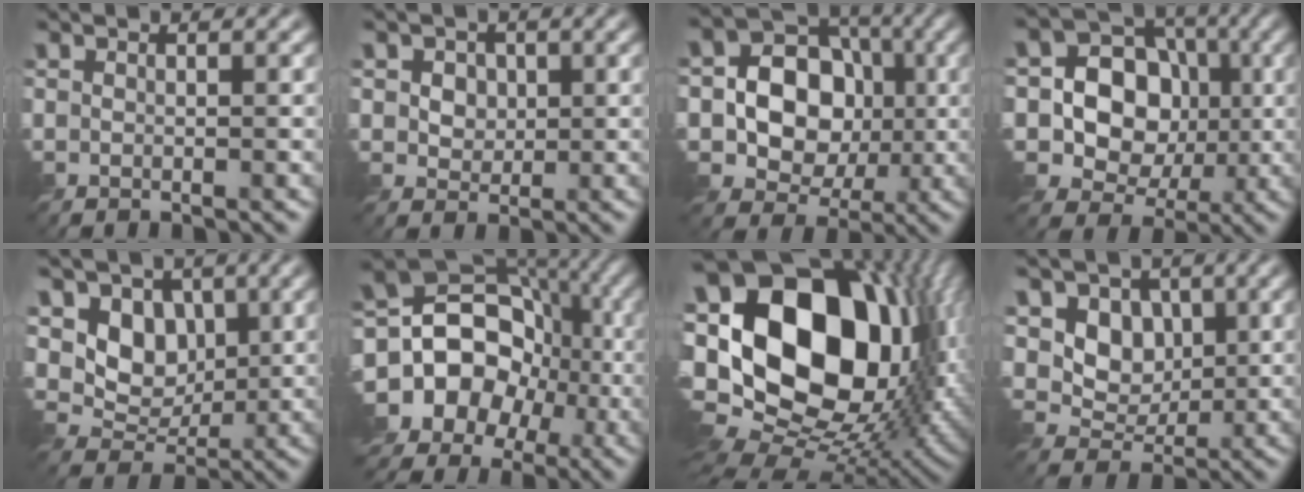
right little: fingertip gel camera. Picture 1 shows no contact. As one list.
[{"total": 2.7, "force": [0.8, 2.2, 1.3], "torque": [-0.036, -0.001, 0.018]}, {"total": 9.2, "force": [-0.3, 7.9, 4.8], "torque": [-0.067, 0.014, -0.022]}, {"total": 9.6, "force": [0.2, 8.4, 4.7], "torque": [-0.078, 0.020, -0.021]}, {"total": 5.2, "force": [1.2, 4.1, 2.9], "torque": [-0.053, -0.013, 0.007]}, {"total": 14.7, "force": [-4.8, 12.4, 6.4], "torque": [-0.114, 0.015, -0.103]}, {"total": 21.7, "force": [2.7, 15.2, 15.2], "torque": [-0.337, 0.021, 0.061]}, {"total": 5.0, "force": [1.3, 4.0, 2.7], "torque": [-0.056, -0.014, 0.012]}]